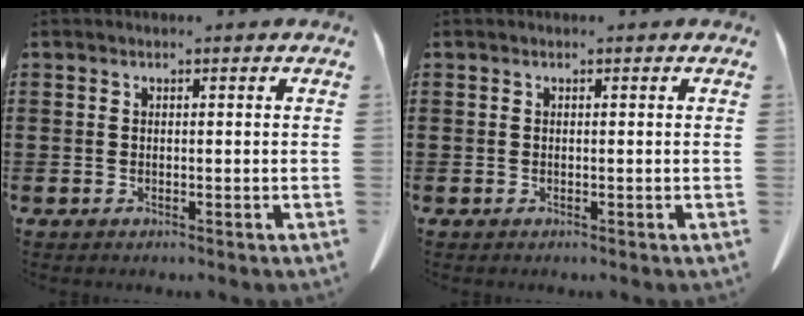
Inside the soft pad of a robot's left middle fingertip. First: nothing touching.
{"total": 0.0}